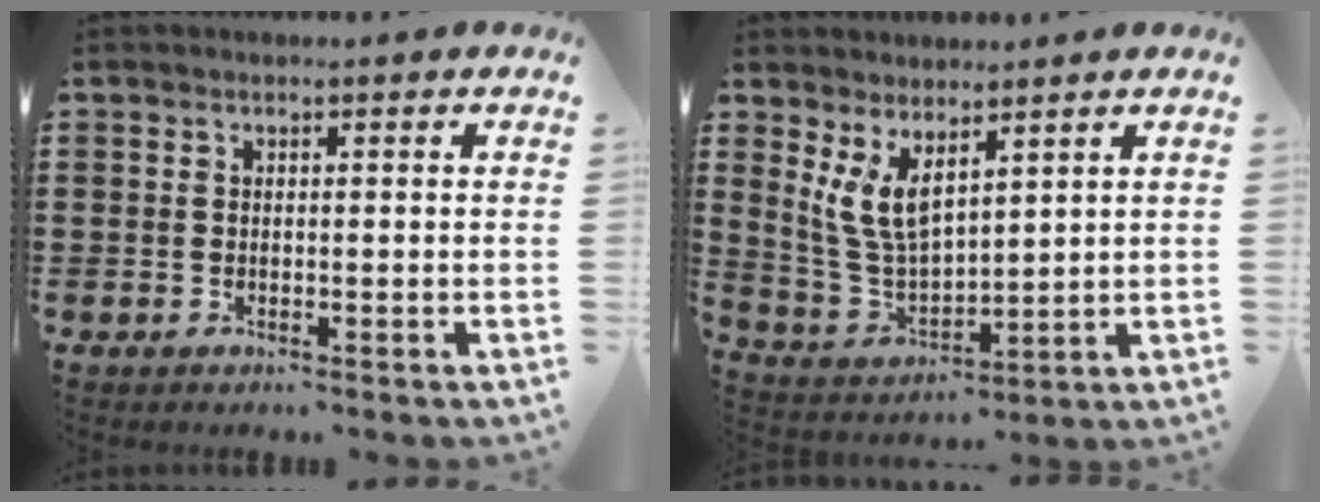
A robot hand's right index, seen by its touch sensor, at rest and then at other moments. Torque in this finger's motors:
{"motor_torque": [1.16, 0.34, 0.58, 0.18]}